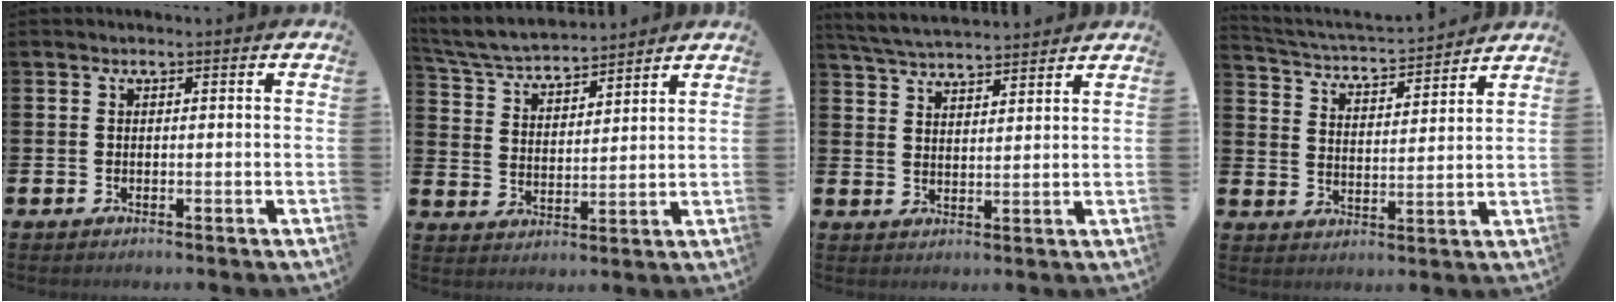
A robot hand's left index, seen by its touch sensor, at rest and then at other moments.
{"total": 5.3, "force": [5.2, 0.9, 0.9], "torque": [-0.046, -0.035, 0.089]}
{"total": 4.9, "force": [4.9, 0.3, 0.6], "torque": [-0.031, -0.024, 0.088]}
{"total": 4.0, "force": [3.9, 0.5, 0.5], "torque": [-0.035, -0.038, 0.062]}